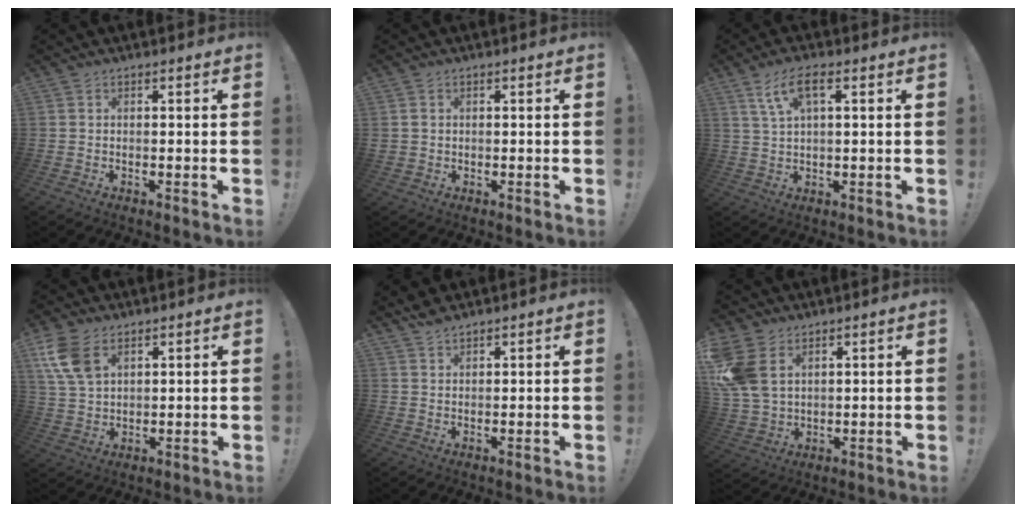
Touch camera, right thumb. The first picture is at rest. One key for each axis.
{"total": 1.6, "fx": 0.3, "fy": 1.5, "fz": 0.3, "tx": 0.003, "ty": 0.001, "tz": 0.005}
{"total": 7.2, "fx": 3.1, "fy": 2.2, "fz": 6.1, "tx": -0.113, "ty": -0.001, "tz": 0.057}
{"total": 9.8, "fx": 4.9, "fy": 6.1, "fz": 6.0, "tx": -0.121, "ty": -0.012, "tz": 0.096}
{"total": 2.3, "fx": 2.1, "fy": 0.6, "fz": 0.9, "tx": -0.017, "ty": -0.012, "tz": 0.039}
{"total": 10.9, "fx": 4.3, "fy": 7.6, "fz": 6.5, "tx": -0.143, "ty": -0.011, "tz": 0.090}